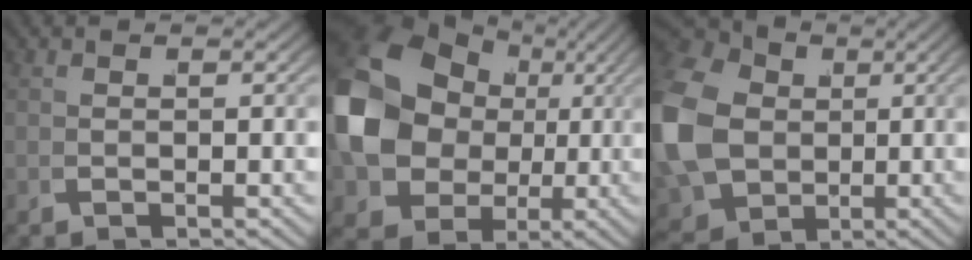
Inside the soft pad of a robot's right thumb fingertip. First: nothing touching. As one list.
[{"total": 14.3, "force": [0.3, 11.7, 8.2], "torque": [-0.226, -0.070, 0.035]}, {"total": 16.8, "force": [0.3, 13.8, 9.6], "torque": [-0.238, -0.048, 0.023]}]